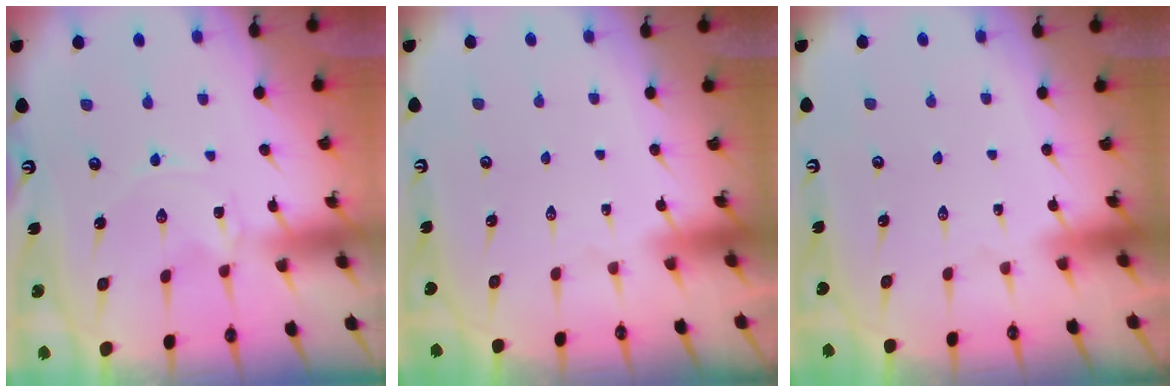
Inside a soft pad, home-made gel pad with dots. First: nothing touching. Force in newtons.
{"total": 1.5, "press": 1.5, "slide": 0.1}
{"total": 1.5, "press": 1.5, "slide": 0.1}